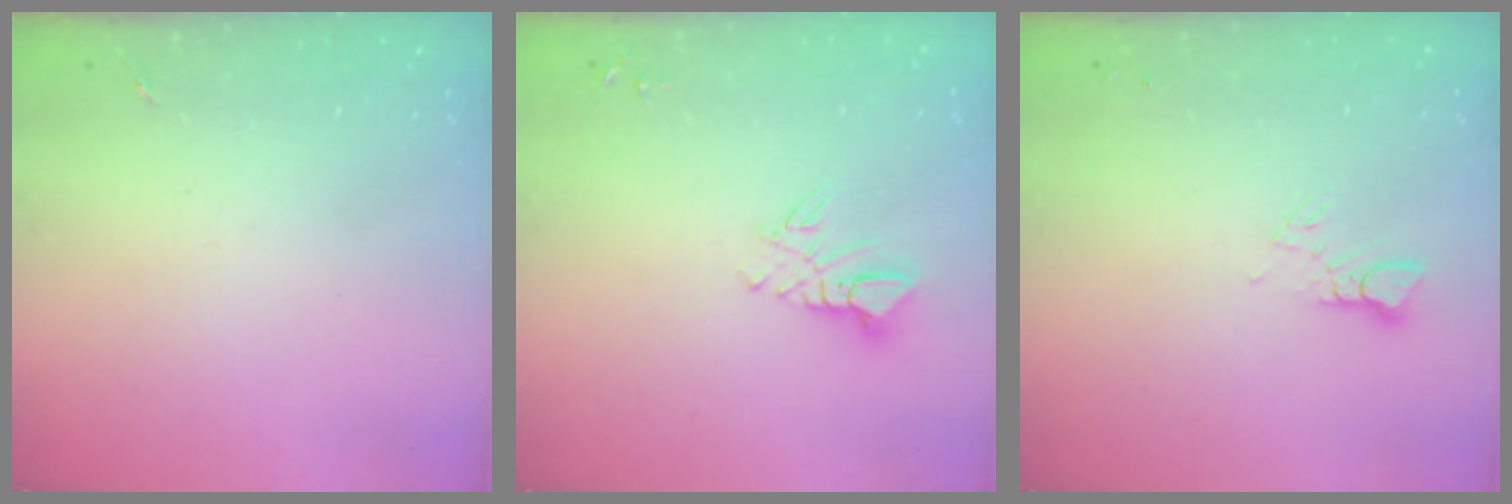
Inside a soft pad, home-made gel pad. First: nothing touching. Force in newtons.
{"total": 7.5, "press": 7.5, "slide": 0.7}
{"total": 2.9, "press": 2.9, "slide": 0.2}